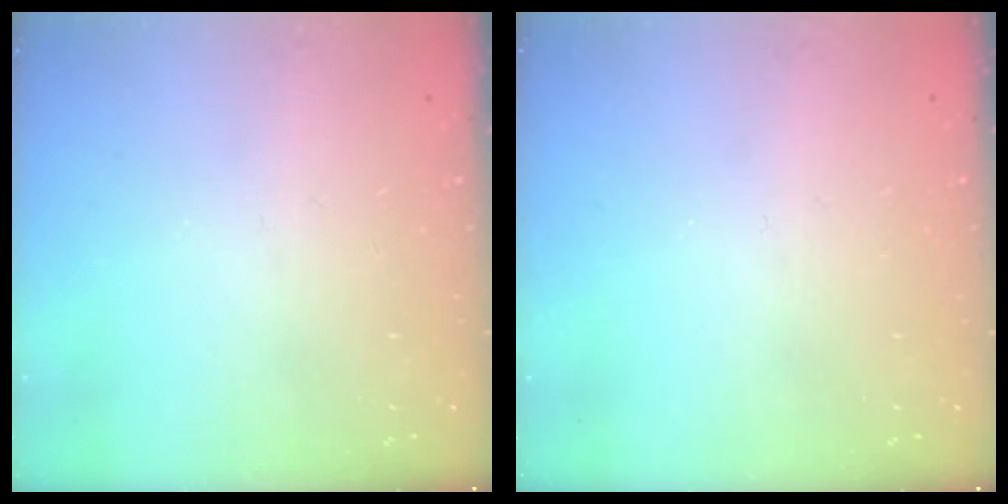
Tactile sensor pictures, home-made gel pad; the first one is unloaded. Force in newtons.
{"total": 0.0}